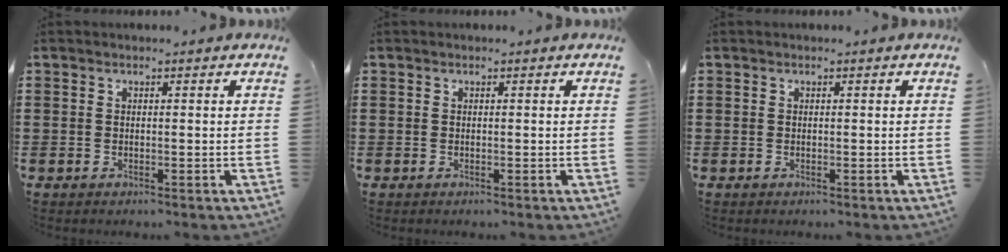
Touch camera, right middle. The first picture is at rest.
{"total": 0.0}
{"total": 0.0}